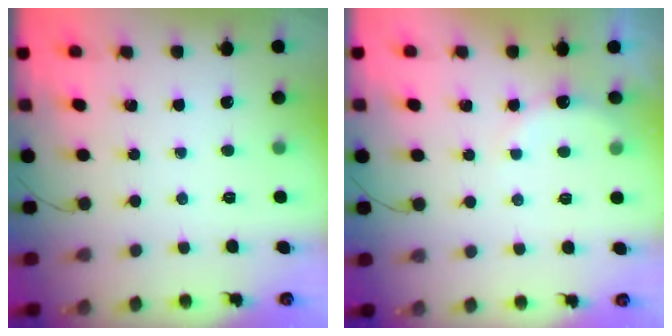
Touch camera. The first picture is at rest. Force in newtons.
{"total": 7.4, "press": 7.3, "slide": 1.4}